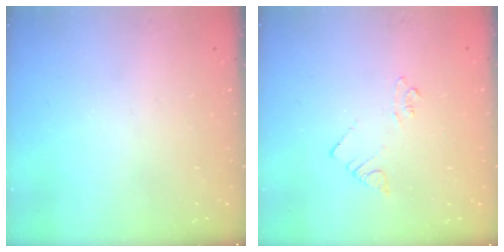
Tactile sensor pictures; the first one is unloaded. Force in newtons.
{"total": 3.6, "press": 3.6, "slide": 0.6}